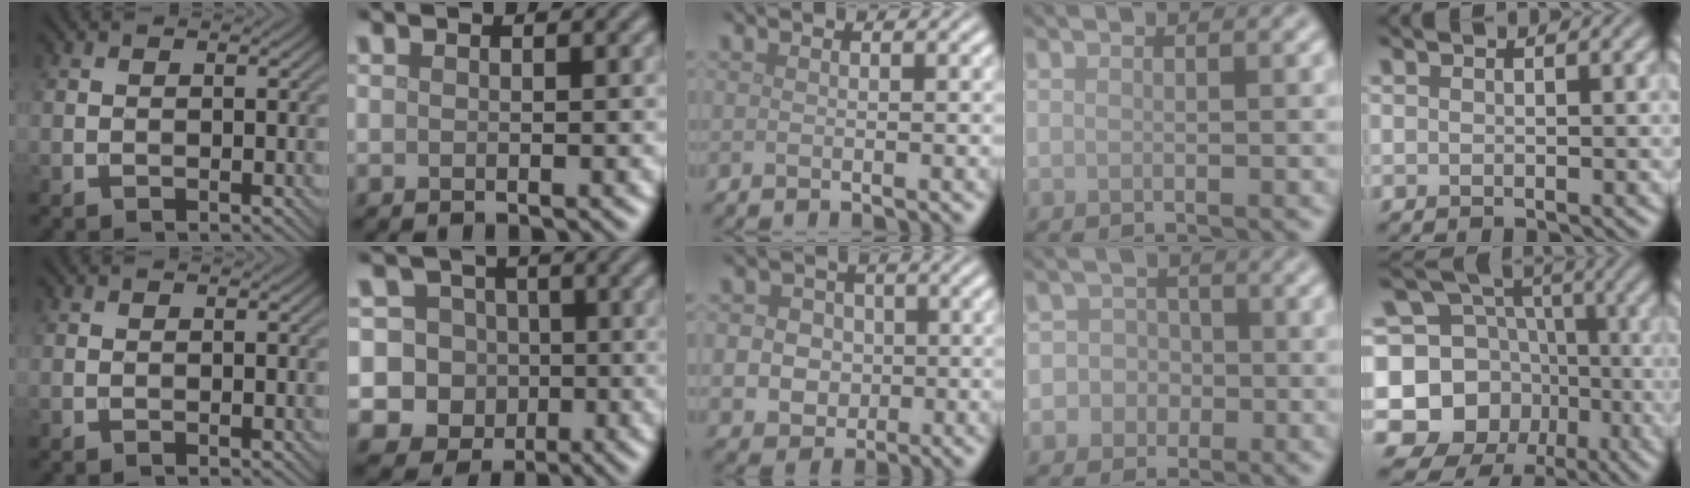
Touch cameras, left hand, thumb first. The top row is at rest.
{"index": {"total": 9.7, "force": [-1.6, 9.2, 2.6], "torque": [-0.051, 0.022, -0.057]}, "middle": {"total": 5.7, "force": [-0.2, 5.2, 2.3], "torque": [-0.023, 0.026, -0.024]}, "ring": {"total": 3.3, "force": [-0.9, 3.2, 0.5], "torque": [0.026, 0.009, -0.032]}, "little": {"total": 12.2, "force": [-2.4, 11.1, 4.5], "torque": [-0.103, -0.007, -0.051]}}